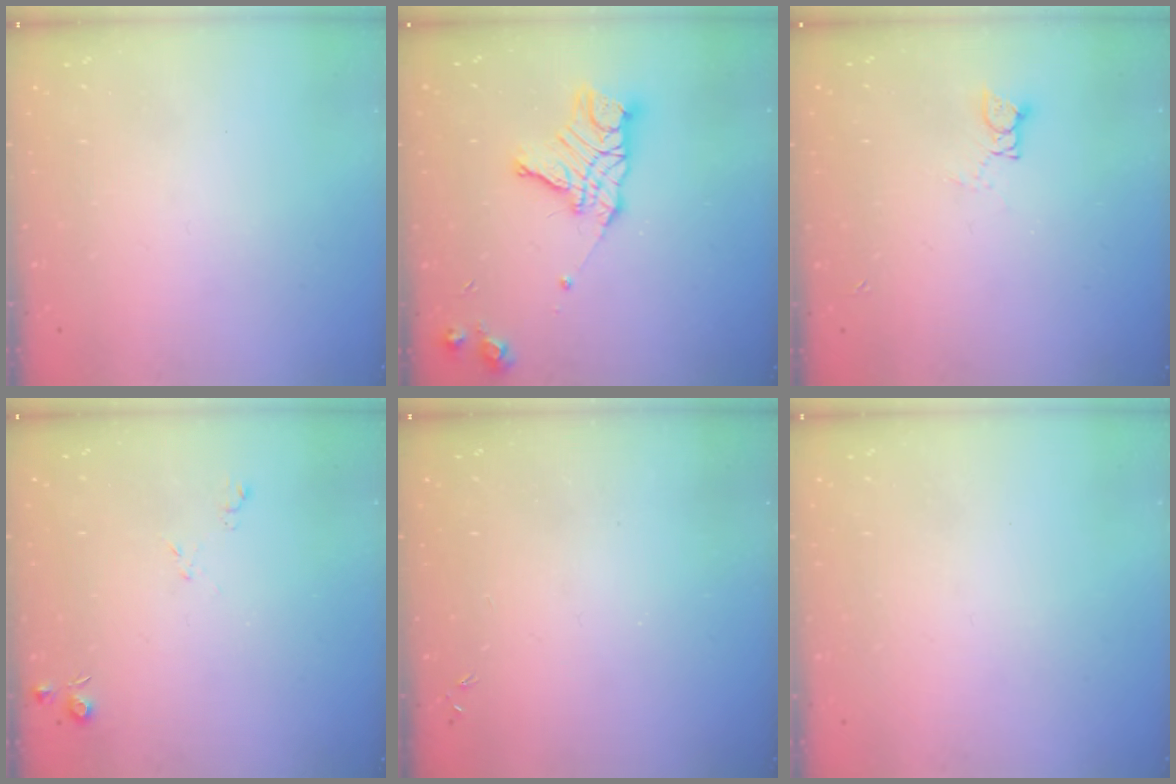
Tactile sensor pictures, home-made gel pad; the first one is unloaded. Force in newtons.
{"total": 12.5, "press": 12.5, "slide": 1.0}
{"total": 3.5, "press": 3.5, "slide": 0.4}
{"total": 5.4, "press": 5.4, "slide": 0.8}
{"total": 0.0}
{"total": 0.0}